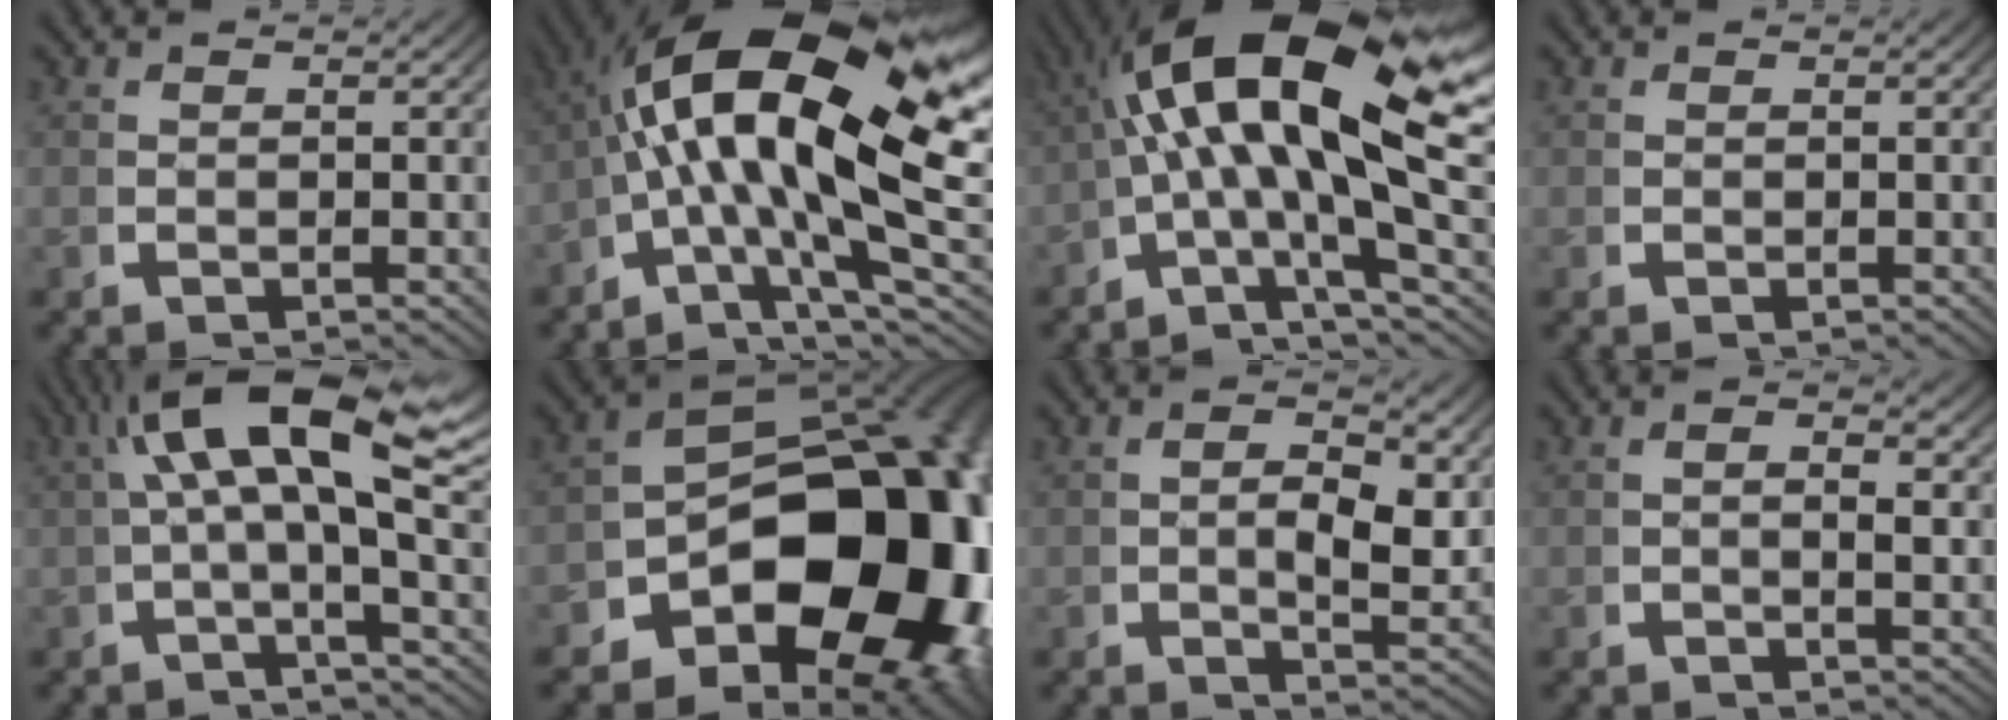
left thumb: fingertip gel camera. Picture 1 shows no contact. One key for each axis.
{"total": 19.4, "fx": 1.1, "fy": 10.7, "fz": 16.1, "tx": -0.278, "ty": -0.038, "tz": 0.031}
{"total": 17.6, "fx": 1.5, "fy": 9.2, "fz": 14.9, "tx": -0.246, "ty": -0.021, "tz": 0.028}
{"total": 0.0}
{"total": 11.3, "fx": 3.7, "fy": 3.8, "fz": 10.0, "tx": -0.152, "ty": 0.020, "tz": 0.042}
{"total": 29.0, "fx": -2.9, "fy": 18.5, "fz": 22.1, "tx": -0.331, "ty": -0.084, "tz": -0.018}
{"total": 4.0, "fx": 0.8, "fy": 1.8, "fz": 3.4, "tx": -0.061, "ty": -0.015, "tz": 0.013}
{"total": 1.2, "fx": 0.4, "fy": 0.1, "fz": 1.1, "tx": -0.025, "ty": -0.001, "tz": 0.005}